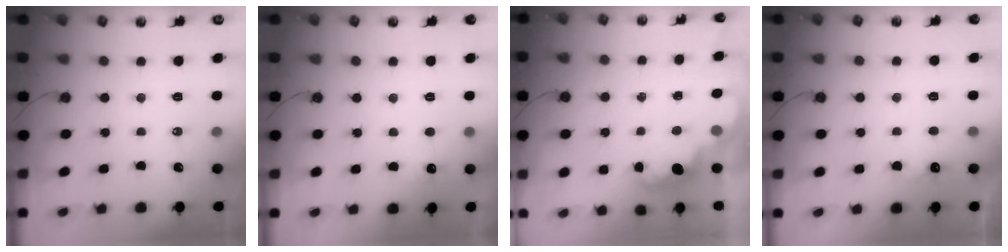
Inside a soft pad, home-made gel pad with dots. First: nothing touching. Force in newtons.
{"total": 4.4, "press": 4.3, "slide": 1.2}
{"total": 2.4, "press": 2.3, "slide": 0.5}
{"total": 6.4, "press": 6.3, "slide": 1.0}